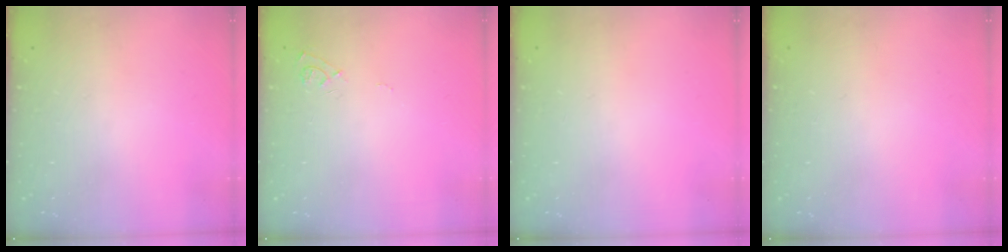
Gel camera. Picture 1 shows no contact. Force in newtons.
{"total": 6.8, "press": 6.8, "slide": 0.6}
{"total": 0.0}
{"total": 0.0}